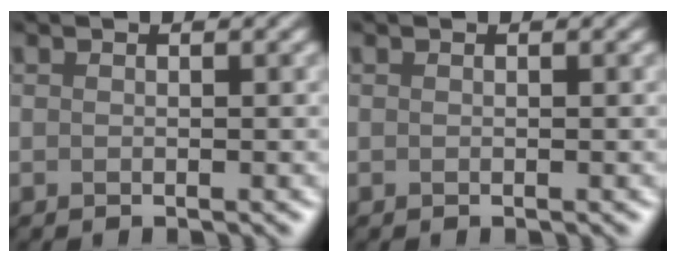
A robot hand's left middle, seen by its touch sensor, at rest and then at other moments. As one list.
[{"total": 0.0}]